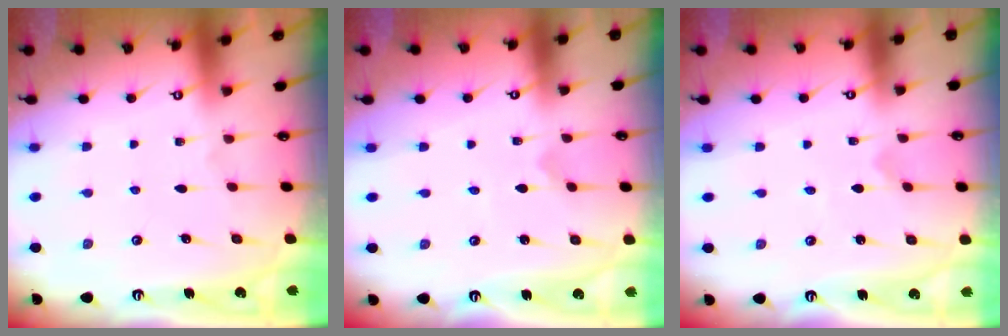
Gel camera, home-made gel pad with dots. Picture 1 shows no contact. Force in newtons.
{"total": 0.0}
{"total": 0.0}